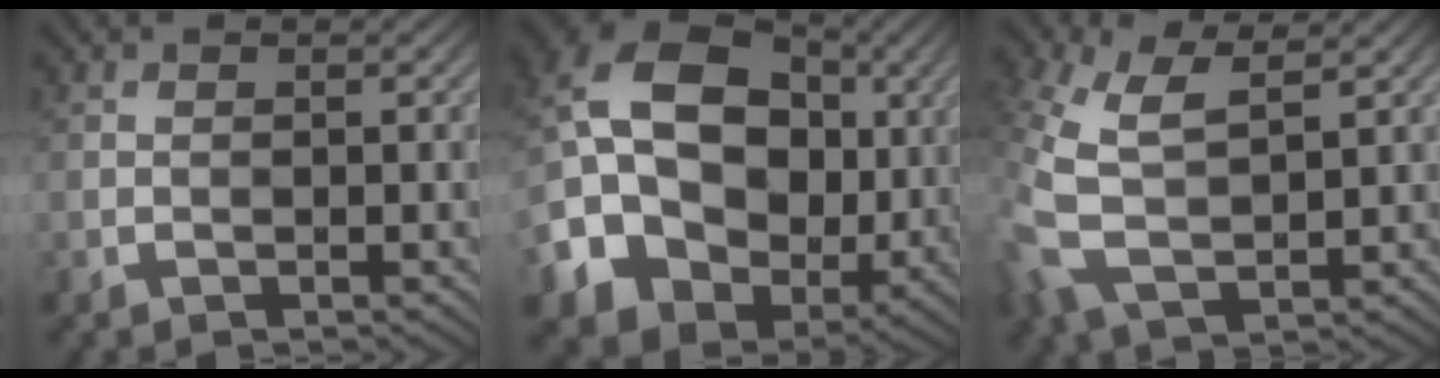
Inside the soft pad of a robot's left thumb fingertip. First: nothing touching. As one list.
[{"total": 17.0, "force": [-0.1, 13.3, 10.6], "torque": [-0.221, -0.017, 0.008]}, {"total": 8.7, "force": [1.9, 4.6, 7.1], "torque": [-0.193, -0.002, 0.029]}]